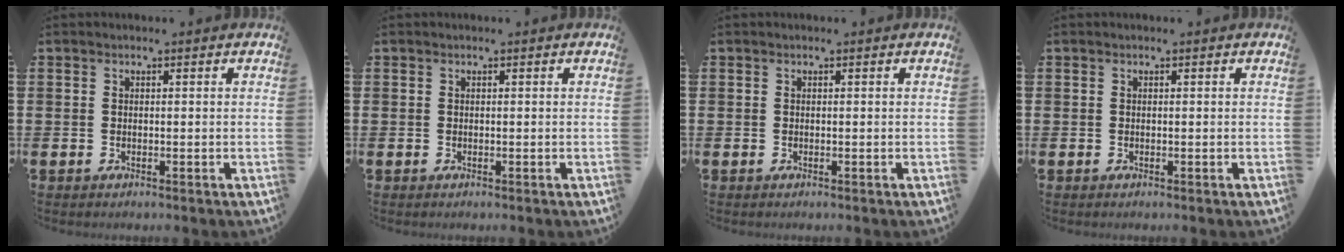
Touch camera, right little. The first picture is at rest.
{"total": 0.0}
{"total": 0.0}
{"total": 0.0}